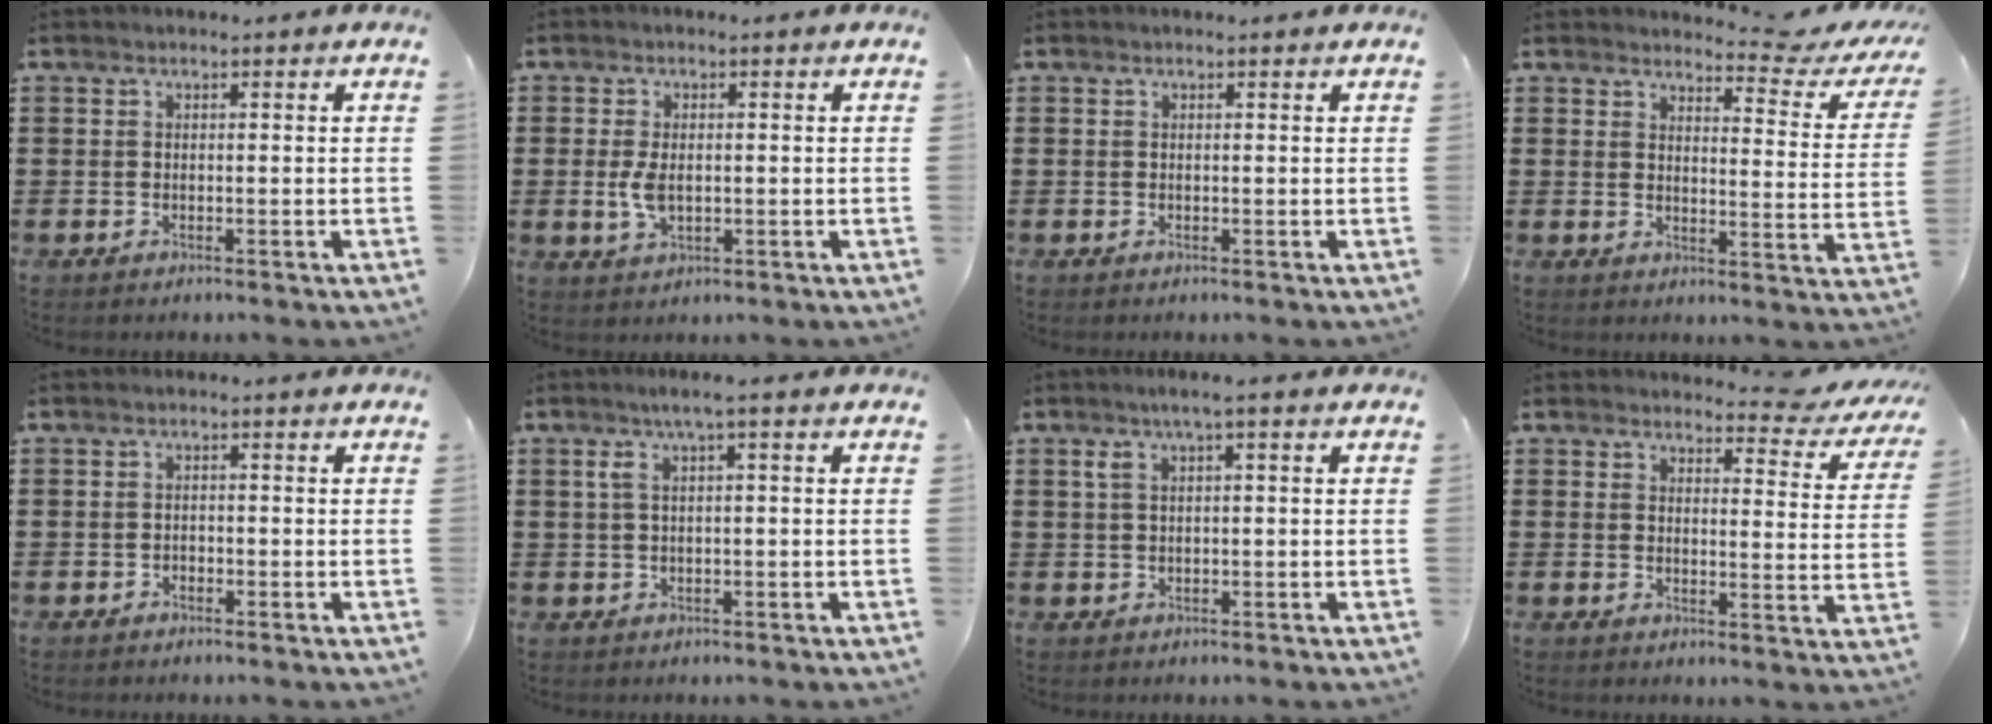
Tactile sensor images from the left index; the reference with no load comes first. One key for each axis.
{"total": 4.0, "fx": -0.1, "fy": 2.1, "fz": 3.3, "tx": -0.086, "ty": -0.003, "tz": -0.008}
{"total": 0.0}
{"total": 4.4, "fx": 3.9, "fy": 0.4, "fz": 2.0, "tx": -0.040, "ty": -0.025, "tz": 0.061}
{"total": 0.9, "fx": -0.8, "fy": 0.5, "fz": 0.1, "tx": -0.006, "ty": 0.002, "tz": -0.018}
{"total": 2.9, "fx": 0.4, "fy": 0.4, "fz": 2.9, "tx": -0.063, "ty": 0.000, "tz": 0.002}
{"total": 2.3, "fx": 0.5, "fy": 0.4, "fz": 2.2, "tx": -0.042, "ty": 0.002, "tz": 0.006}
{"total": 4.3, "fx": 3.9, "fy": 0.5, "fz": 1.5, "tx": -0.031, "ty": -0.022, "tz": 0.066}